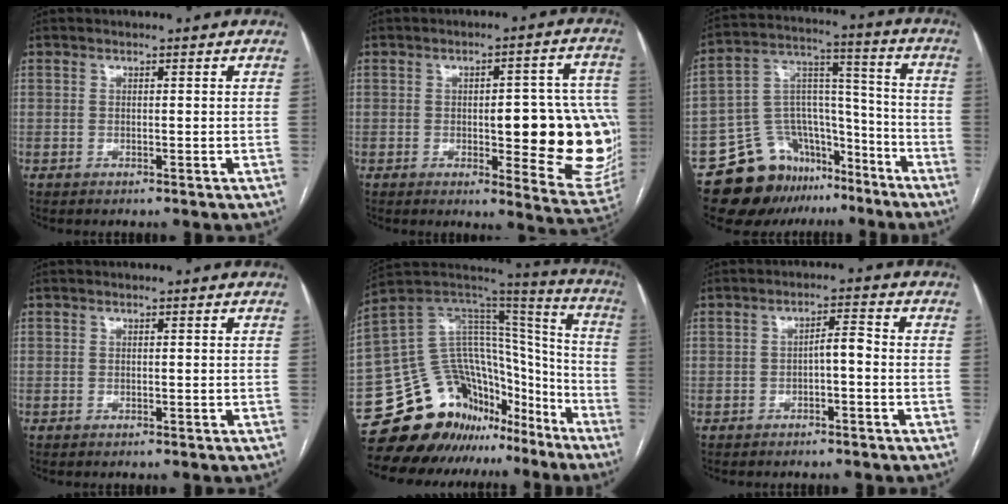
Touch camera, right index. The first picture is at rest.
{"total": 19.7, "force": [-2.0, 5.8, 18.8], "torque": [-0.150, 0.019, -0.007]}
{"total": 15.1, "force": [-10.8, 9.6, 4.4], "torque": [-0.062, 0.085, -0.170]}
{"total": 0.0}
{"total": 21.4, "force": [-16.1, 12.1, 7.0], "torque": [-0.119, 0.095, -0.253]}
{"total": 2.5, "force": [-0.6, 0.6, 2.4], "torque": [-0.036, 0.008, -0.011]}